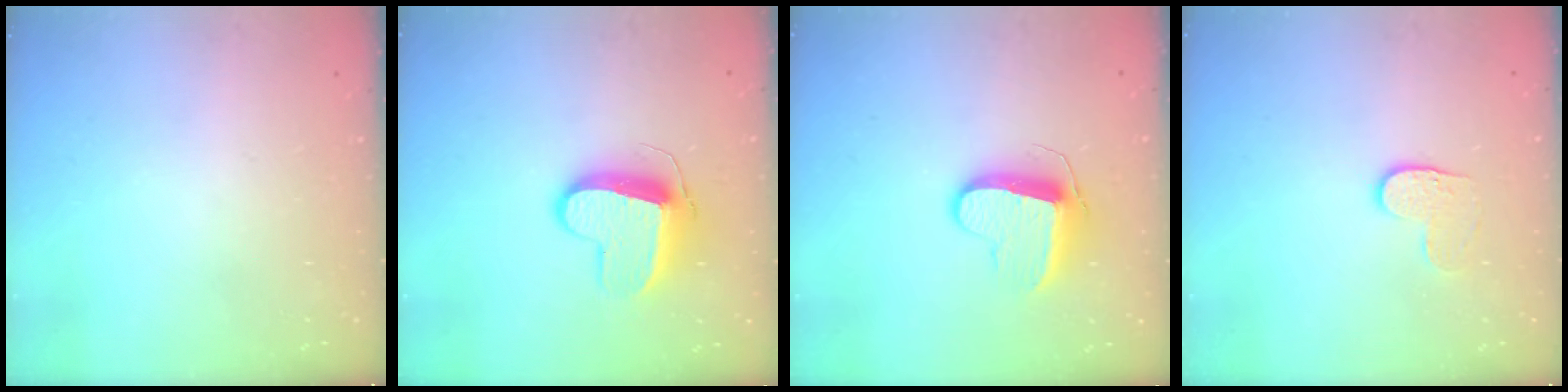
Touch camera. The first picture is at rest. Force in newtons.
{"total": 11.7, "press": 11.7, "slide": 0.9}
{"total": 10.1, "press": 10.1, "slide": 0.3}
{"total": 4.0, "press": 4.0, "slide": 0.4}